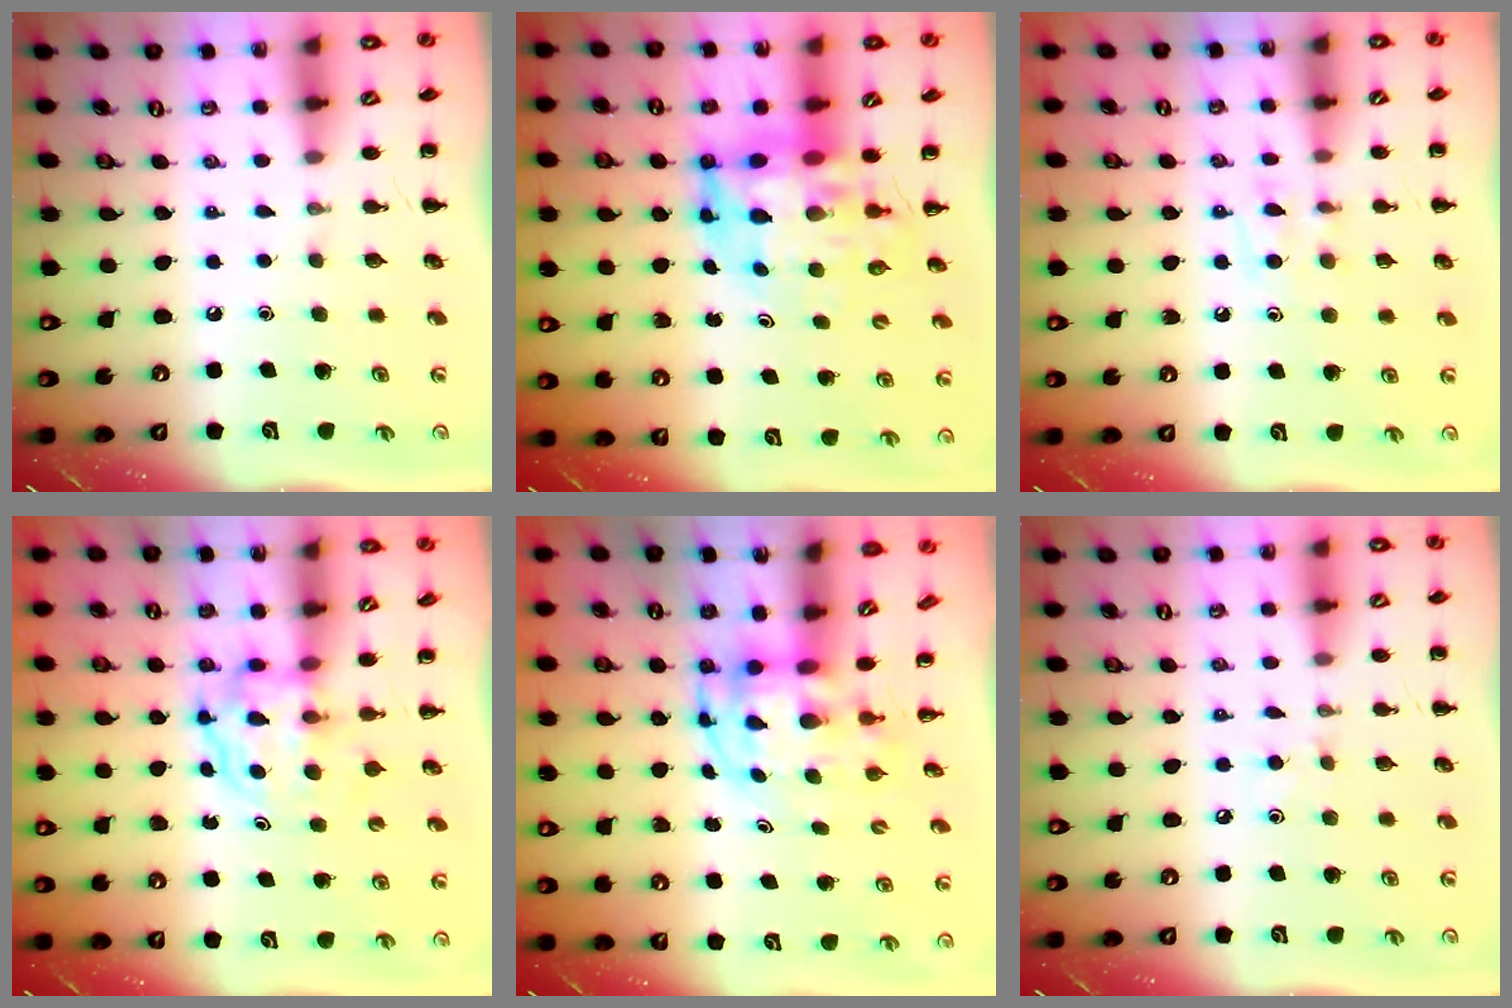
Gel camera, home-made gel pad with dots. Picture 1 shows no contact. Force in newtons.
{"total": 9.3, "press": 8.7, "slide": 3.2}
{"total": 5.1, "press": 4.8, "slide": 1.6}
{"total": 3.9, "press": 3.9, "slide": 0.2}
{"total": 3.9, "press": 3.9, "slide": 0.8}
{"total": 4.0, "press": 3.8, "slide": 1.3}